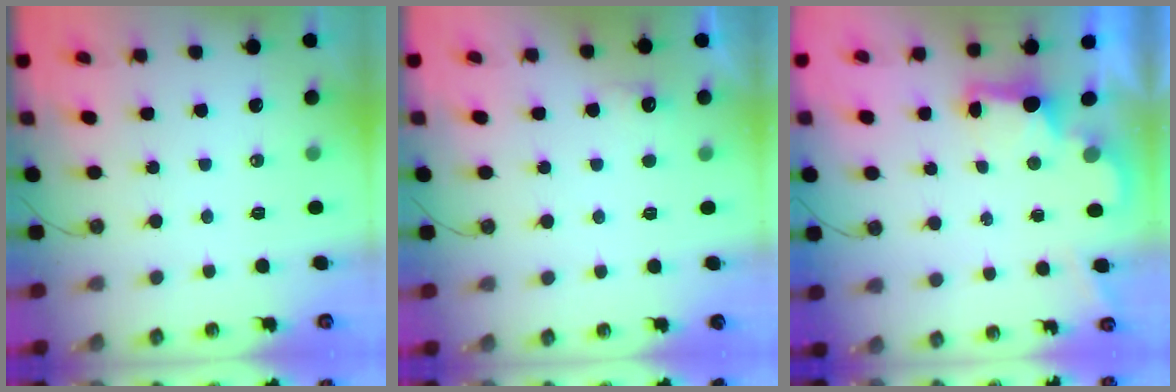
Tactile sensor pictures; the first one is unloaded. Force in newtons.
{"total": 4.4, "press": 4.2, "slide": 1.2}
{"total": 2.1, "press": 2.1, "slide": 0.5}